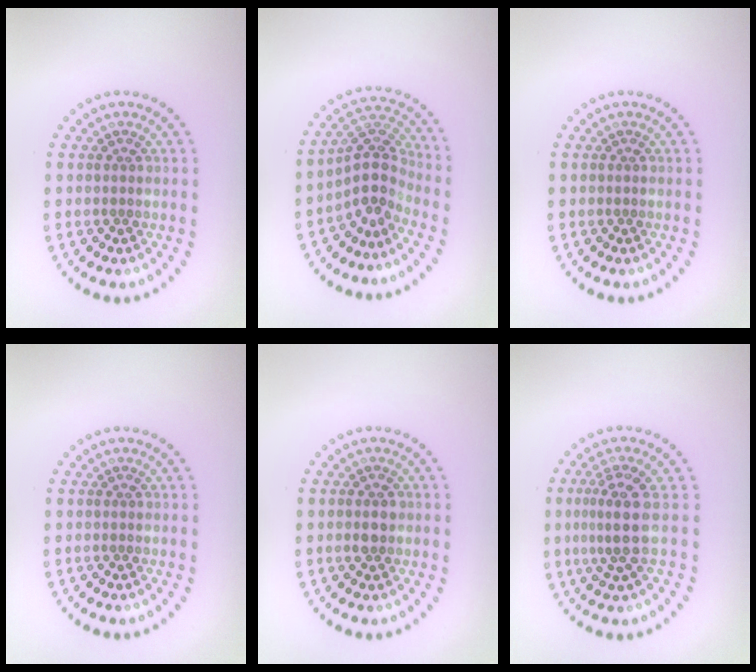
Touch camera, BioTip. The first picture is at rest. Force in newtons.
{"total": 3.8, "press": 2.6, "slide": 2.8}
{"total": 0.0}
{"total": 0.0}
{"total": 1.7, "press": 1.7, "slide": 0.0}
{"total": 3.0, "press": 2.3, "slide": 1.9}